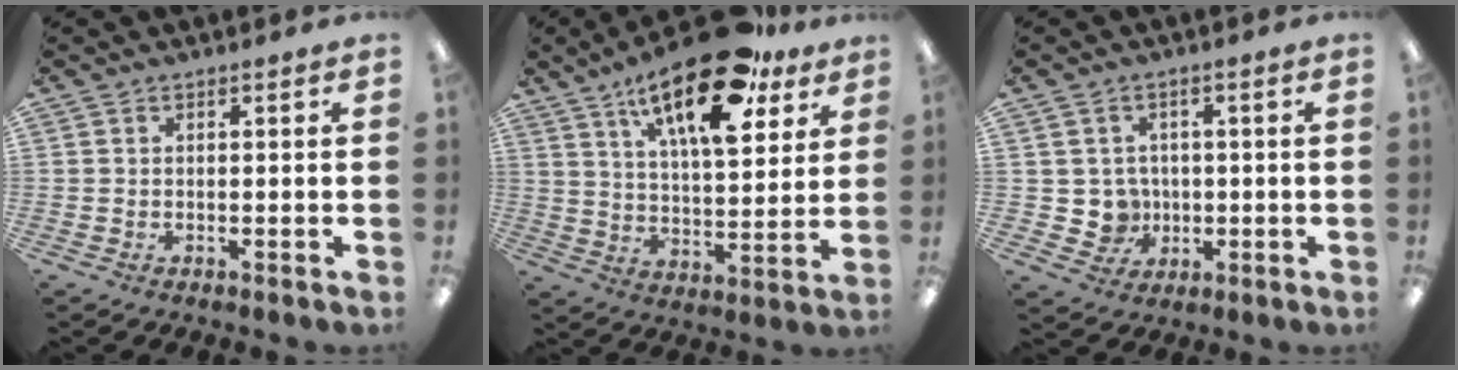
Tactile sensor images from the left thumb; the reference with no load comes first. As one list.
[{"total": 21.0, "force": [13.1, 8.0, 14.3], "torque": [-0.227, -0.065, 0.214]}, {"total": 5.3, "force": [0.1, 5.2, 1.0], "torque": [-0.016, 0.004, 0.008]}]